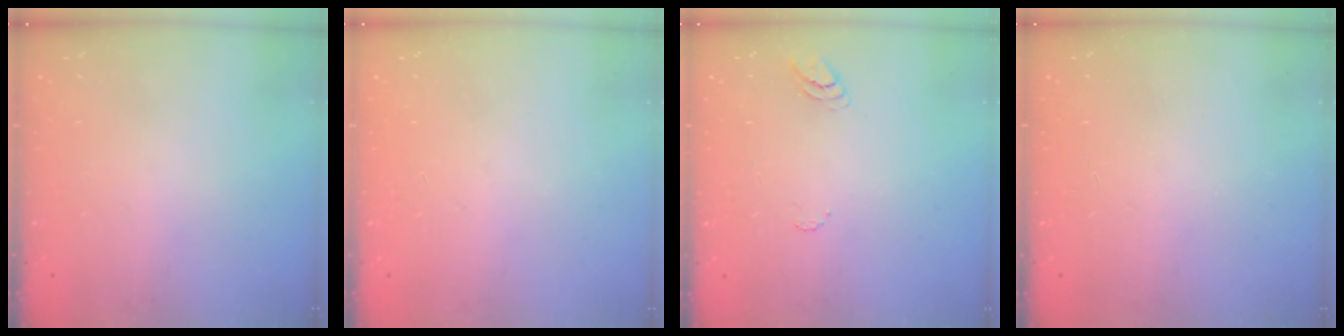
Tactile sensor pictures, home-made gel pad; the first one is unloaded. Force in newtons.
{"total": 0.0}
{"total": 5.1, "press": 5.1, "slide": 0.4}
{"total": 0.0}